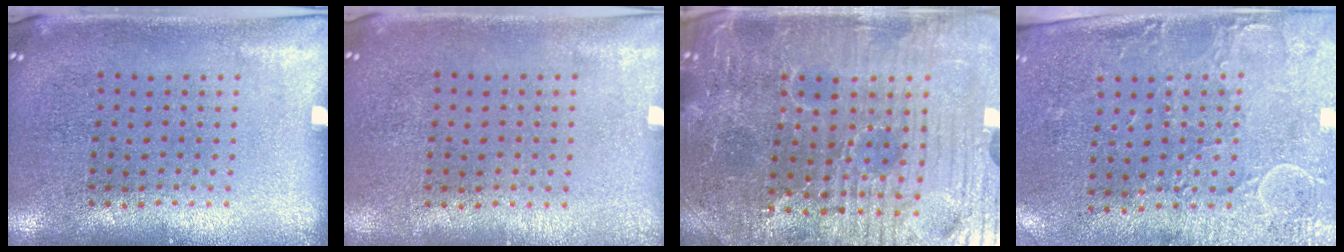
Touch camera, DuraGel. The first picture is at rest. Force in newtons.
{"total": 0.0}
{"total": 5.2, "press": 5.0, "slide": 1.4}
{"total": 2.9, "press": 2.4, "slide": 1.7}